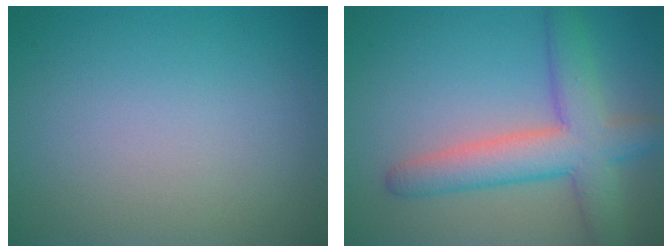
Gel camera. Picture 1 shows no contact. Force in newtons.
{"total": 6.8, "press": 6.8, "slide": 0.2}